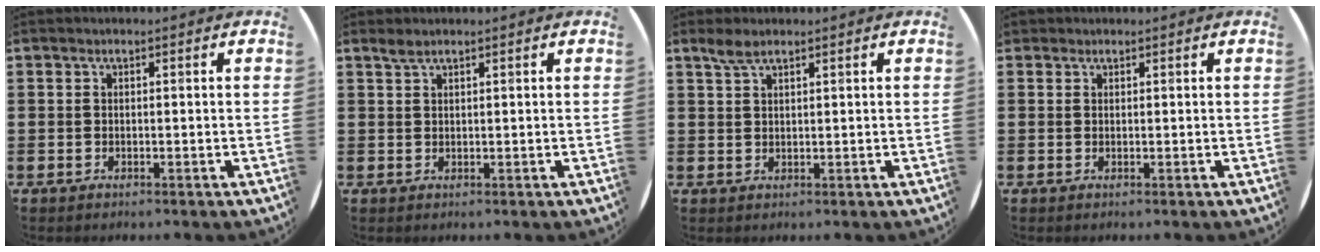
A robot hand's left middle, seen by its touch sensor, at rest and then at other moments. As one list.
[{"total": 1.2, "force": [1.0, 0.2, 0.6], "torque": [-0.012, 0.003, 0.019]}, {"total": 2.3, "force": [1.8, 0.6, 1.3], "torque": [-0.028, 0.004, 0.033]}, {"total": 0.6, "force": [0.5, 0.3, -0.1], "torque": [0.001, 0.003, 0.011]}]